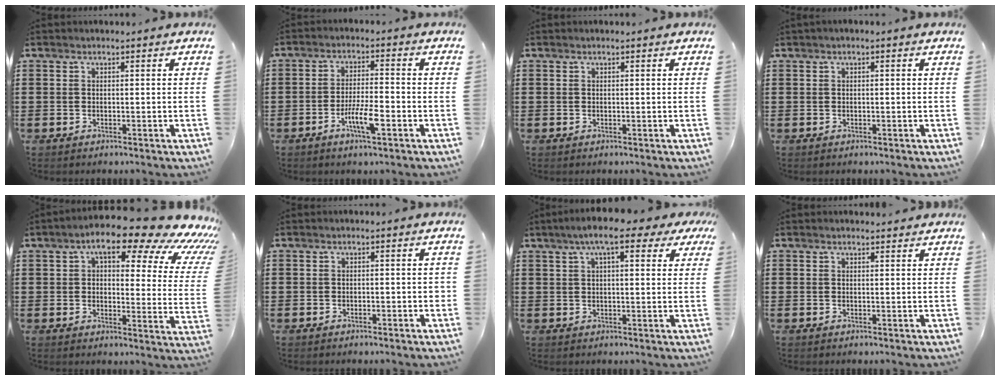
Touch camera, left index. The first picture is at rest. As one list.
[{"total": 5.8, "force": [-2.5, 1.2, 5.1], "torque": [-0.095, -0.002, -0.046]}, {"total": 0.0}, {"total": 0.5, "force": [-0.1, 0.0, 0.5], "torque": [-0.008, -0.003, -0.001]}, {"total": 13.5, "force": [9.4, 3.9, 8.8], "torque": [-0.138, -0.054, 0.151]}, {"total": 0.9, "force": [-0.6, 0.3, 0.6], "torque": [-0.014, -0.002, -0.012]}, {"total": 8.0, "force": [4.9, 1.9, 6.1], "torque": [-0.105, 0.001, 0.080]}, {"total": 1.0, "force": [0.9, 0.1, 0.4], "torque": [-0.010, 0.000, 0.018]}]